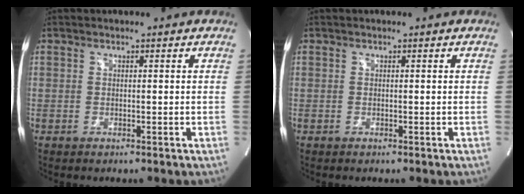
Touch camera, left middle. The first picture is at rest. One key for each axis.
{"total": 0.0}